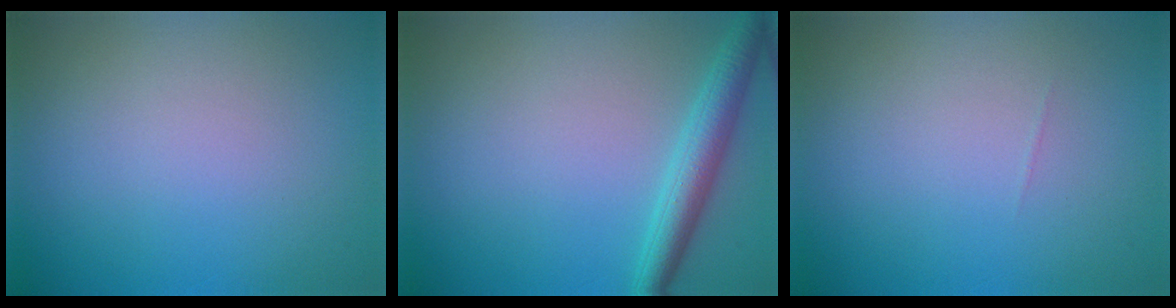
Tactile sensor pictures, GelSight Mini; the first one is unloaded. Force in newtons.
{"total": 3.4, "press": 3.4, "slide": 0.1}
{"total": 0.0}